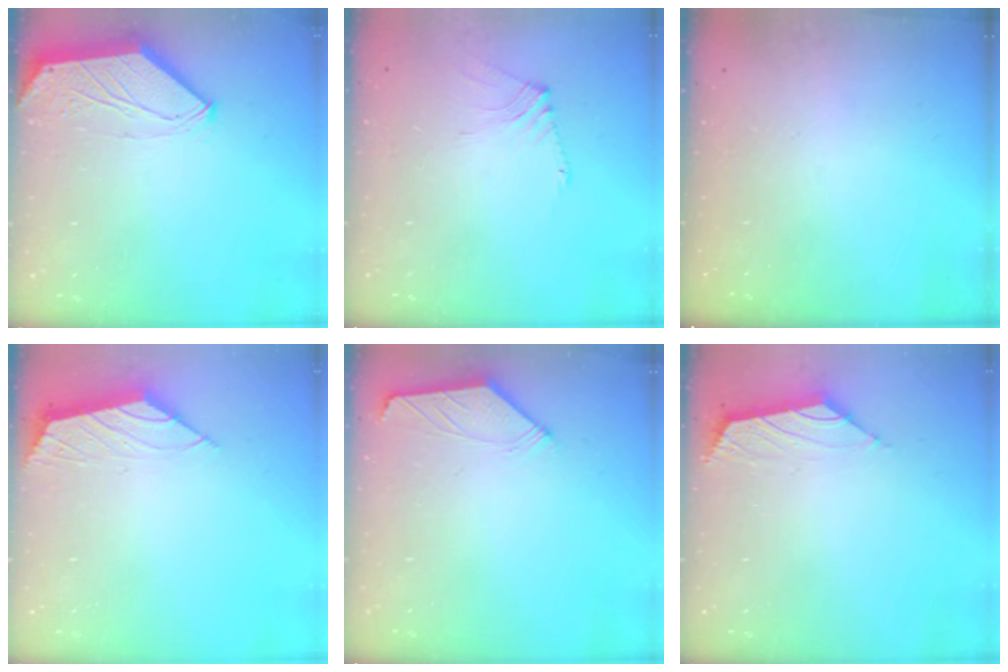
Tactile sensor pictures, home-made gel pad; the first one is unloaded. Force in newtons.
{"total": 2.2, "press": 2.1, "slide": 0.4}
{"total": 0.0}
{"total": 2.2, "press": 2.1, "slide": 0.5}
{"total": 1.4, "press": 1.4, "slide": 0.4}
{"total": 1.6, "press": 1.4, "slide": 0.7}